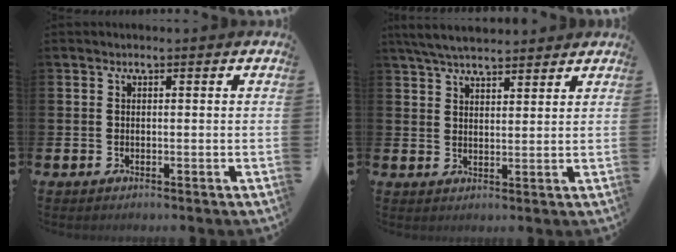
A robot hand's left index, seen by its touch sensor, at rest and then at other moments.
{"total": 5.4, "force": [5.1, 1.1, 1.5], "torque": [-0.043, -0.014, 0.094]}